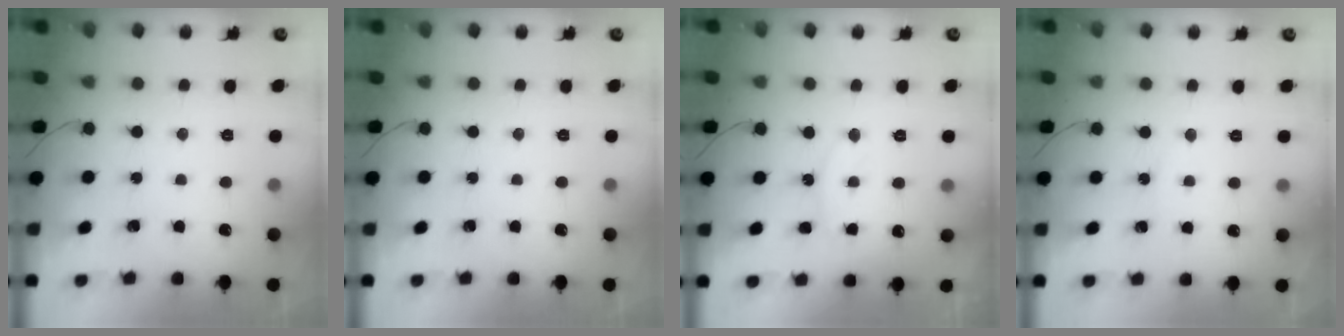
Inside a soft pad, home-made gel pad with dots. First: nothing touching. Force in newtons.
{"total": 0.0}
{"total": 7.7, "press": 7.7, "slide": 0.3}
{"total": 3.6, "press": 3.6, "slide": 0.5}